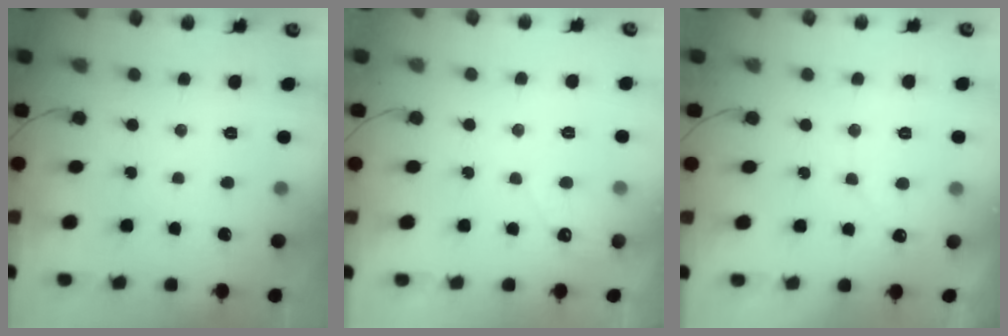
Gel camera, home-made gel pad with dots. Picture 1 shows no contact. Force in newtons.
{"total": 3.5, "press": 3.4, "slide": 0.3}
{"total": 3.0, "press": 3.0, "slide": 0.1}